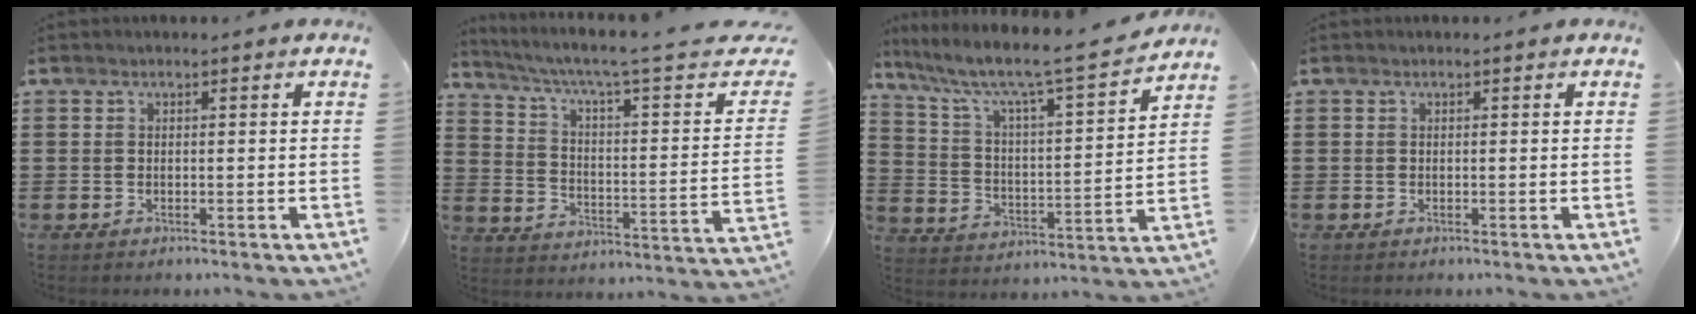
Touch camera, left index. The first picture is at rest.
{"total": 5.1, "force": [2.7, 0.0, 4.3], "torque": [-0.095, -0.025, 0.035]}
{"total": 7.1, "force": [5.9, 0.6, 3.9], "torque": [-0.104, -0.050, 0.091]}
{"total": 0.0}